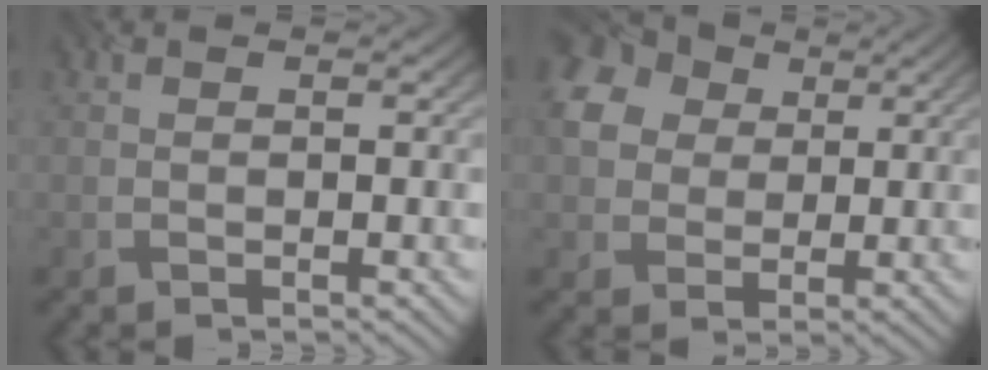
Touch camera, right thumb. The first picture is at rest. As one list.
[{"total": 9.1, "force": [3.0, 7.1, 5.0], "torque": [-0.138, 0.023, 0.051]}]